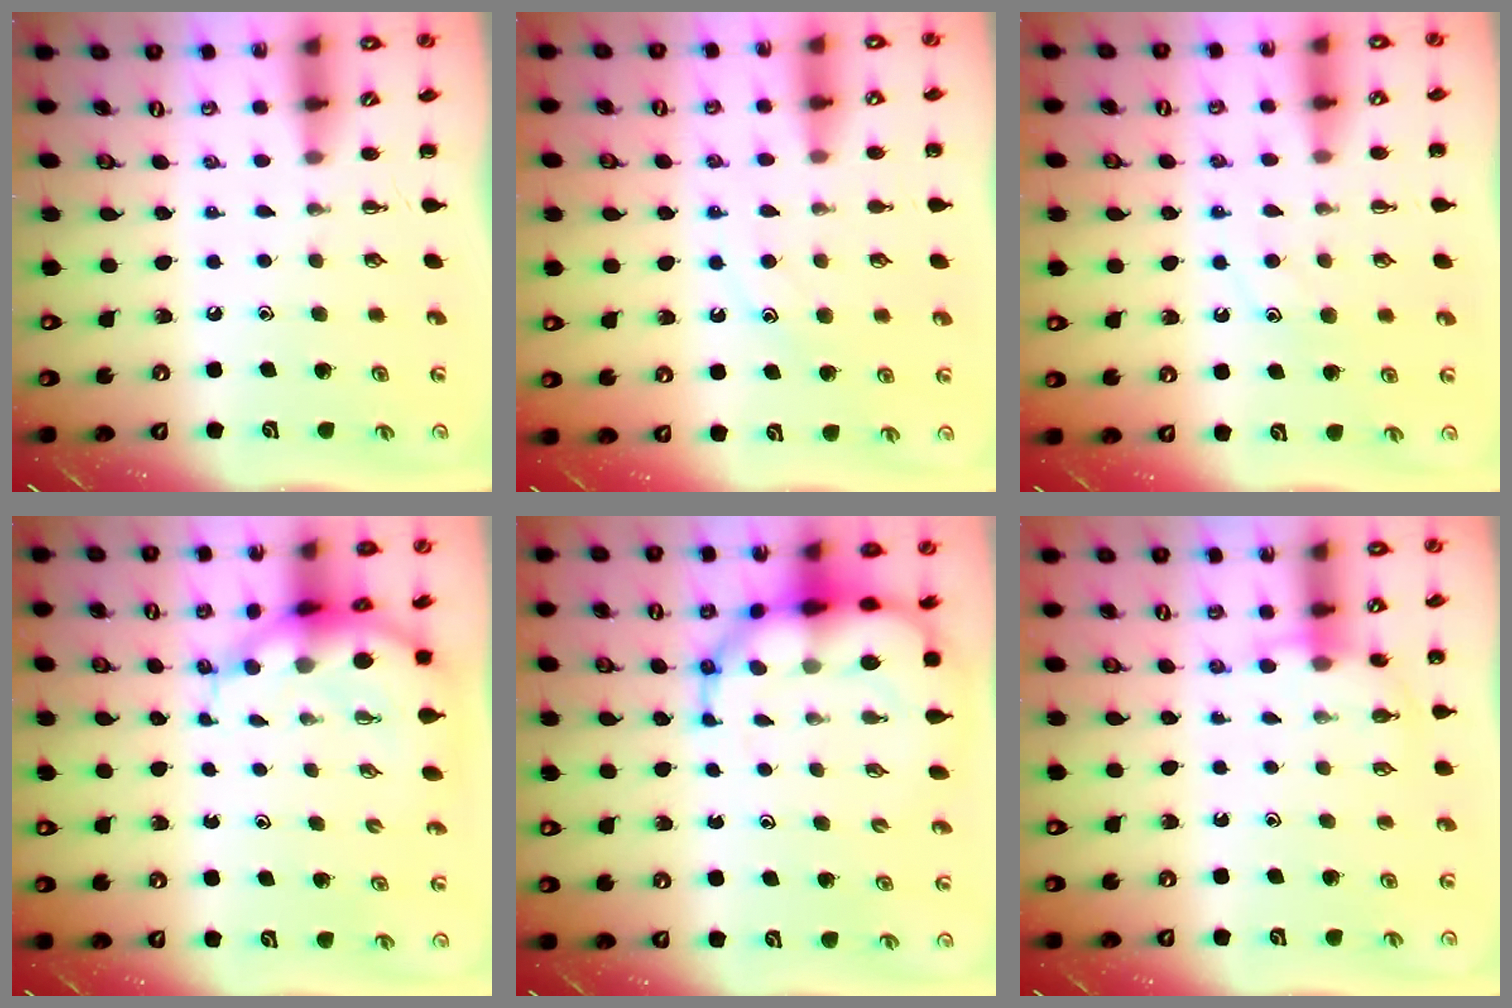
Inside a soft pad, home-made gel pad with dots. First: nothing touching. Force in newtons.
{"total": 11.2, "press": 11.2, "slide": 1.0}
{"total": 9.6, "press": 9.5, "slide": 0.9}
{"total": 5.2, "press": 4.9, "slide": 1.9}
{"total": 10.9, "press": 10.5, "slide": 2.9}
{"total": 5.1, "press": 5.1, "slide": 0.5}